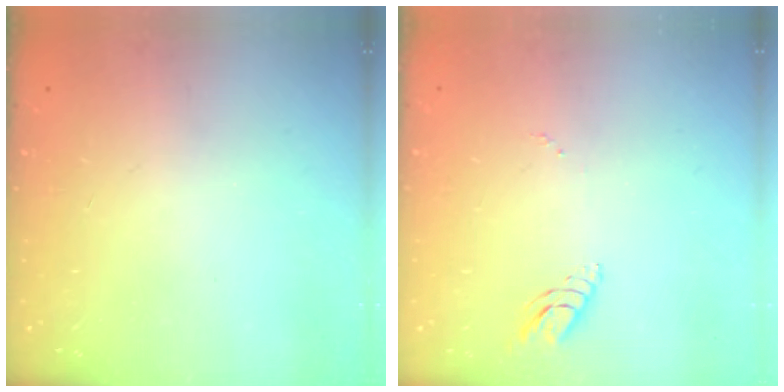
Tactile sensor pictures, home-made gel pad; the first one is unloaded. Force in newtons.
{"total": 5.2, "press": 5.1, "slide": 0.1}